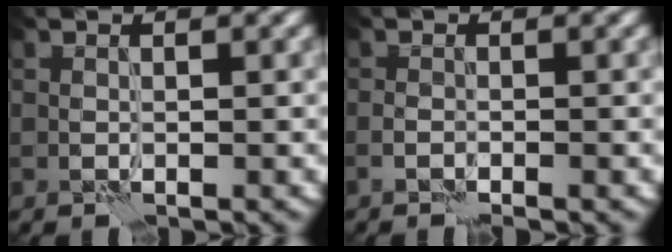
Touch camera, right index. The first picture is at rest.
{"total": 1.0, "force": [-1.0, 0.0, 0.2], "torque": [-0.001, 0.003, -0.019]}